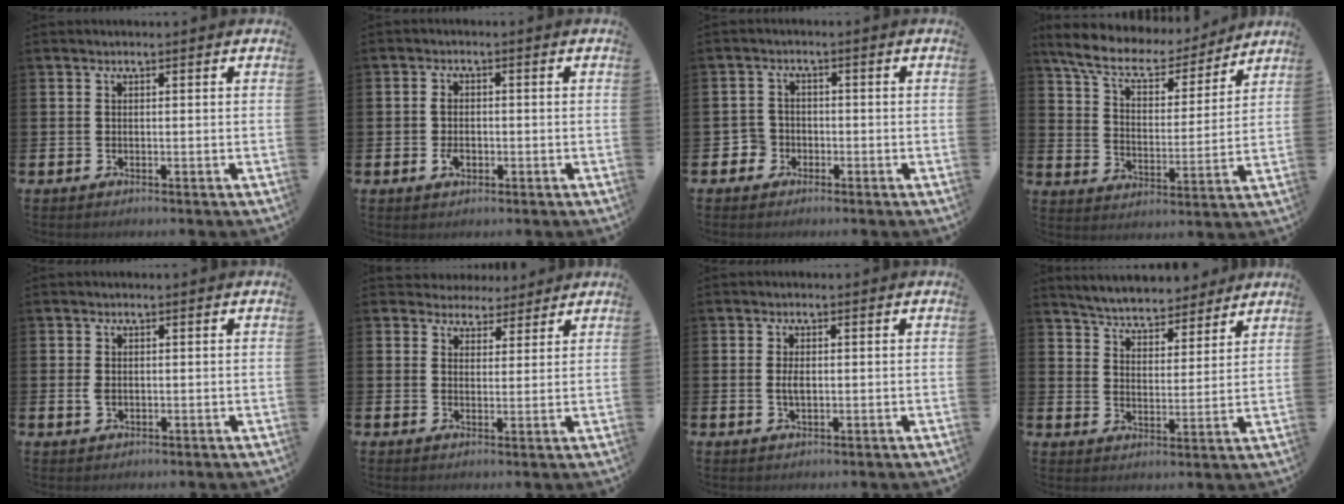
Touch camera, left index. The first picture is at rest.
{"total": 2.5, "force": [-0.4, 1.7, 1.8], "torque": [-0.021, -0.001, -0.013]}
{"total": 2.9, "force": [-2.0, 2.0, -0.5], "torque": [-0.004, 0.007, -0.045]}
{"total": 8.1, "force": [7.2, 2.5, 2.7], "torque": [-0.083, -0.053, 0.122]}
{"total": 1.1, "force": [-0.4, 0.8, 0.5], "torque": [-0.007, 0.005, -0.010]}
{"total": 2.8, "force": [2.3, 1.5, -0.7], "torque": [0.004, -0.015, 0.037]}
{"total": 2.0, "force": [0.1, 0.9, 1.8], "torque": [-0.029, 0.000, 0.000]}
{"total": 4.8, "force": [4.7, 1.0, -0.1], "torque": [-0.015, -0.040, 0.080]}